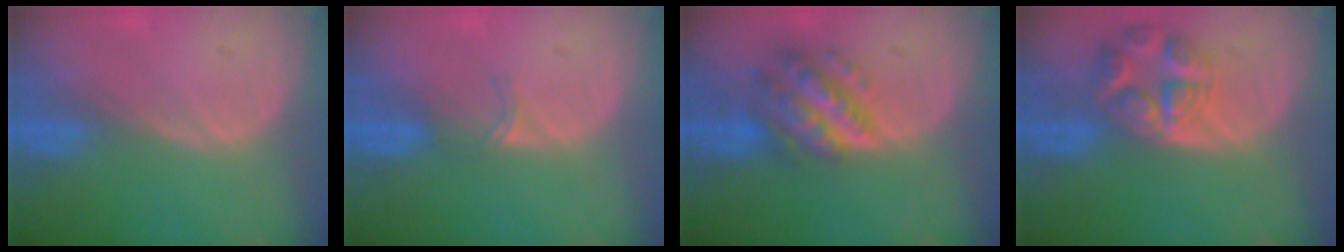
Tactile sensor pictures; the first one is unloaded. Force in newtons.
{"total": 1.9, "press": 1.5, "slide": 1.2}
{"total": 7.4, "press": 7.3, "slide": 0.5}
{"total": 7.9, "press": 7.0, "slide": 3.6}